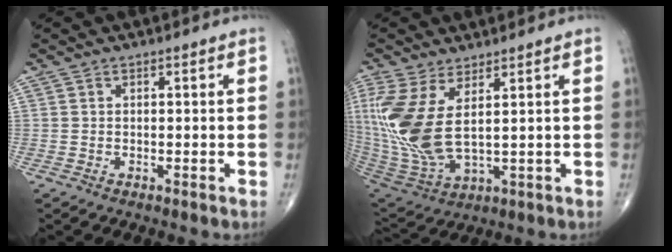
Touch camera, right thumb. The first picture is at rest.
{"total": 15.9, "force": [3.5, 6.6, 14.1], "torque": [-0.338, -0.027, 0.086]}